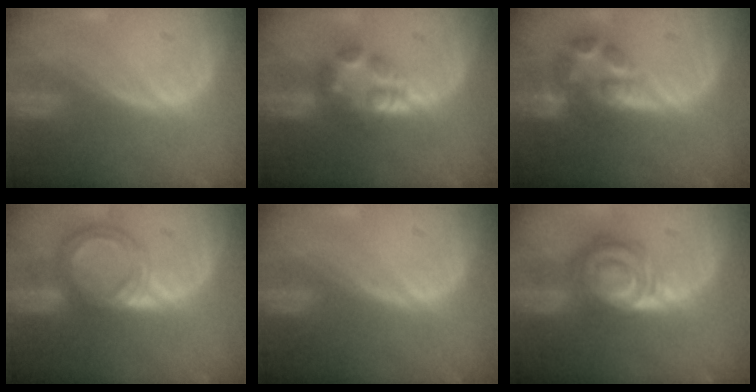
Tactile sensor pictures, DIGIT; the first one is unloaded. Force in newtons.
{"total": 6.0, "press": 5.3, "slide": 2.8}
{"total": 7.0, "press": 6.1, "slide": 3.4}
{"total": 6.7, "press": 6.2, "slide": 2.5}
{"total": 0.0}
{"total": 8.0, "press": 7.1, "slide": 3.6}